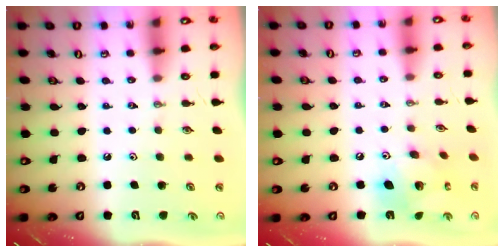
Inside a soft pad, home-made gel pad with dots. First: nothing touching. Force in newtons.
{"total": 13.0, "press": 13.0, "slide": 1.2}